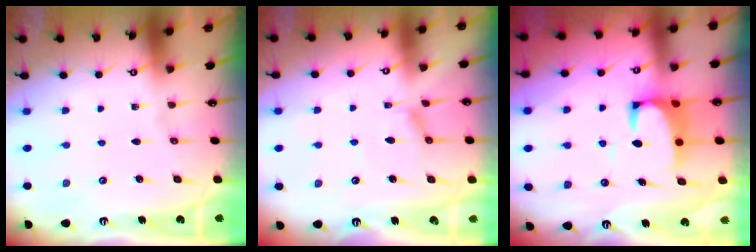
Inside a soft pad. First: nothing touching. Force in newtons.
{"total": 2.3, "press": 2.3, "slide": 0.5}
{"total": 4.7, "press": 4.5, "slide": 1.2}